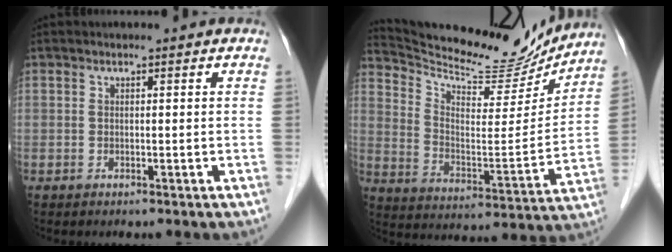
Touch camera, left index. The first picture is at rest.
{"total": 18.4, "force": [17.7, 2.8, 4.2], "torque": [-0.084, -0.044, 0.269]}